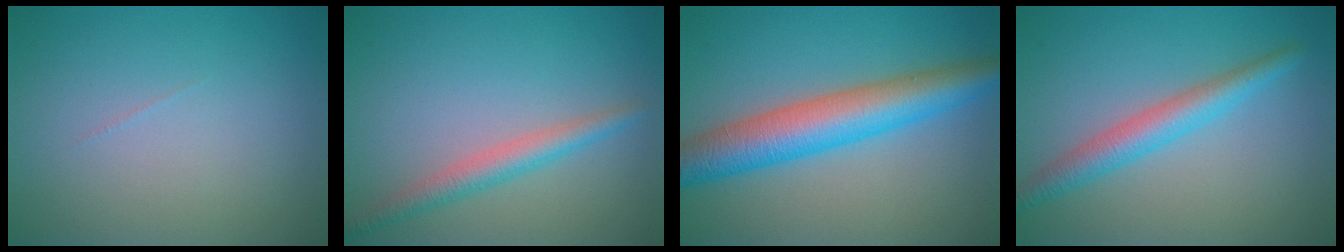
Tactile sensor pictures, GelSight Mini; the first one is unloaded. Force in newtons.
{"total": 2.7, "press": 2.7, "slide": 0.1}
{"total": 7.5, "press": 7.5, "slide": 0.1}
{"total": 3.6, "press": 3.6, "slide": 0.2}